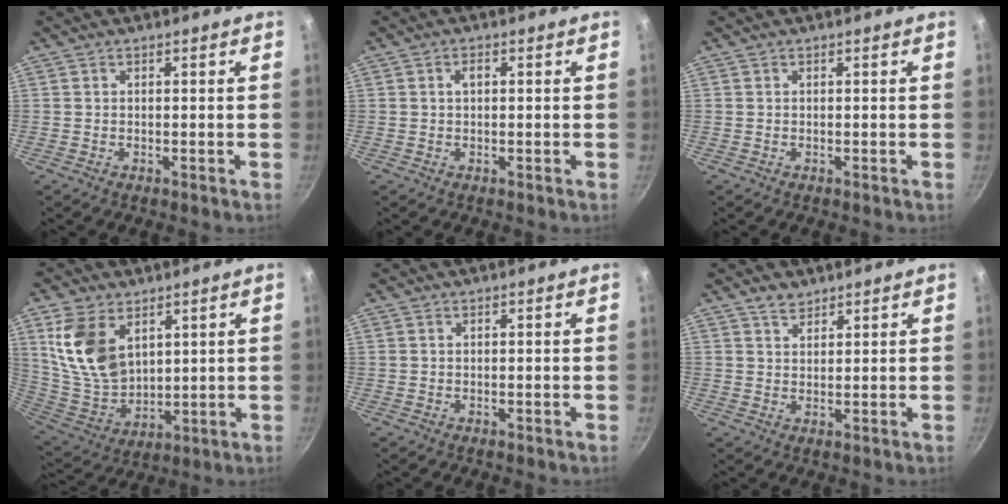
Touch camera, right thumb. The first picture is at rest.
{"total": 1.5, "force": [0.3, 0.9, 1.2], "torque": [-0.018, 0.006, 0.004]}
{"total": 0.0}
{"total": 14.4, "force": [5.9, 9.2, 9.3], "torque": [-0.160, -0.036, 0.133]}
{"total": 0.0}
{"total": 2.8, "force": [2.2, 1.5, 0.9], "torque": [-0.007, -0.011, 0.039]}